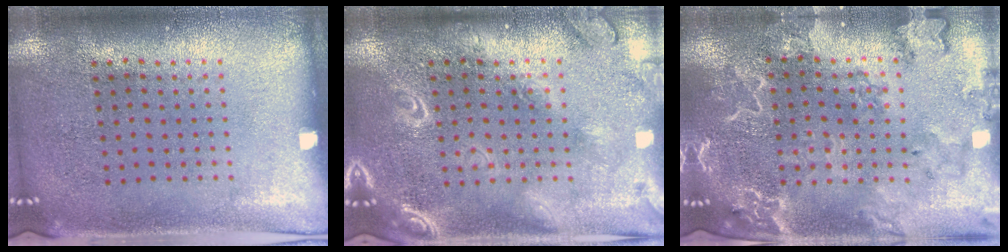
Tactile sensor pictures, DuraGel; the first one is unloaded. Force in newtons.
{"total": 2.1, "press": 2.1, "slide": 0.2}
{"total": 2.7, "press": 2.5, "slide": 1.0}